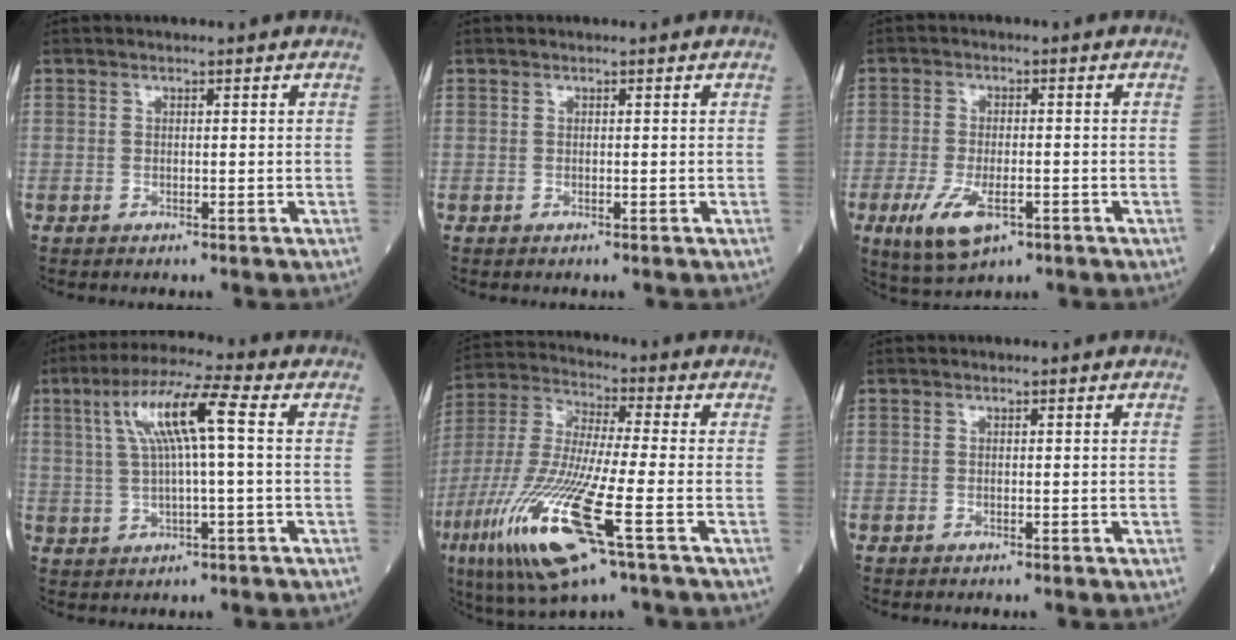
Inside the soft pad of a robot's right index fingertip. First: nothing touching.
{"total": 0.0}
{"total": 7.8, "force": [-3.5, 3.2, 6.2], "torque": [-0.123, -0.013, -0.053]}
{"total": 9.9, "force": [2.3, 0.6, 9.6], "torque": [-0.186, 0.024, 0.042]}
{"total": 19.5, "force": [-7.7, 2.0, 17.8], "torque": [-0.411, -0.044, -0.147]}
{"total": 0.0}